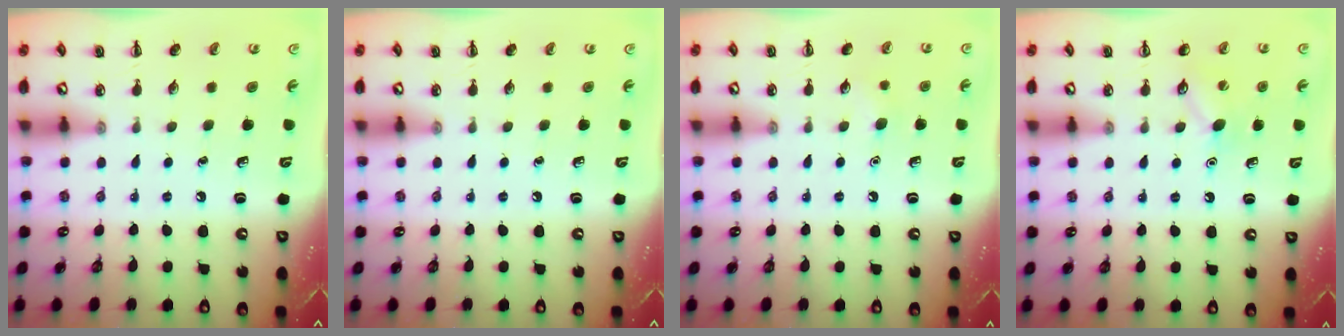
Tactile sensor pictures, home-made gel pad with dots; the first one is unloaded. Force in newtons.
{"total": 0.0}
{"total": 4.3, "press": 4.2, "slide": 1.0}
{"total": 8.0, "press": 7.9, "slide": 1.6}